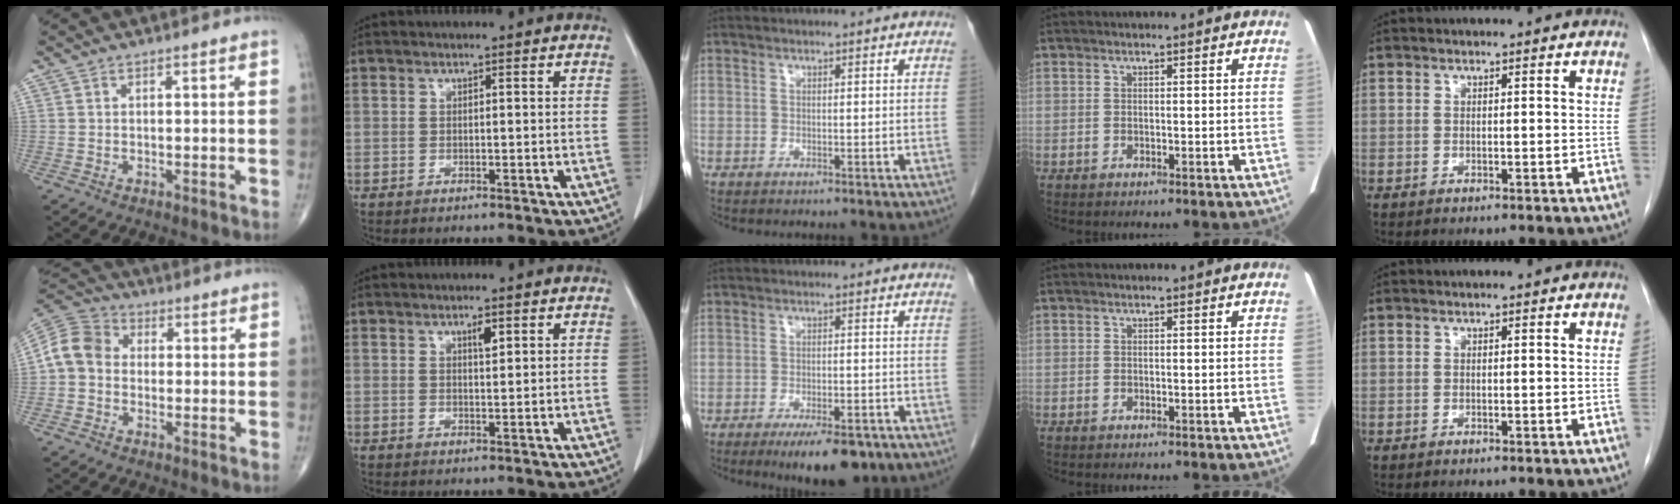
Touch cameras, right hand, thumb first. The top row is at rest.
{"thumb": {"total": 8.7, "force": [-0.4, 7.2, 4.9], "torque": [-0.083, 0.030, -0.023]}, "index": {"total": 1.7, "force": [0.9, 0.4, 1.4], "torque": [-0.023, -0.002, 0.015]}, "middle": {"total": 8.0, "force": [-5.5, 2.5, 5.2], "torque": [-0.074, -0.009, -0.081]}}